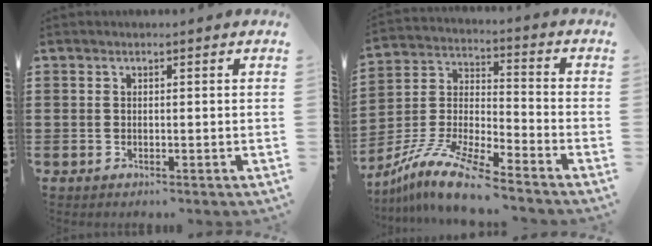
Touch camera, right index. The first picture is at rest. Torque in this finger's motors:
{"motor_torque": [0.84, 1.30, 0.03, -0.07]}